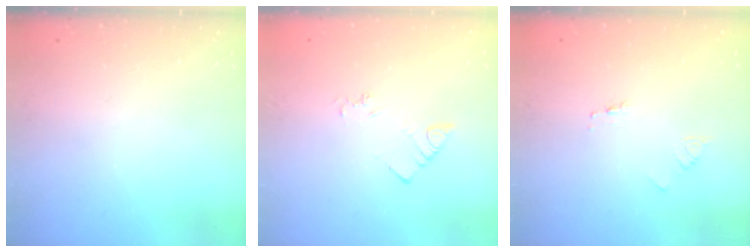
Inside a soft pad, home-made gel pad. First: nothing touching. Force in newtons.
{"total": 3.2, "press": 3.2, "slide": 0.5}
{"total": 1.7, "press": 1.7, "slide": 0.2}